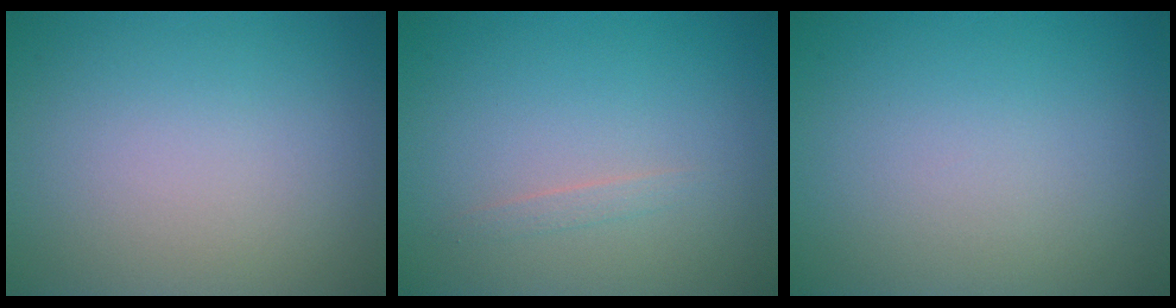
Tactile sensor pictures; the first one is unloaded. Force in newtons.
{"total": 0.7, "press": 0.7, "slide": 0.1}
{"total": 0.0}